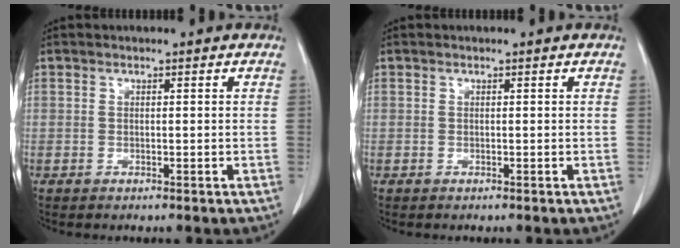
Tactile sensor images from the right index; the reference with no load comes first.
{"total": 0.0}